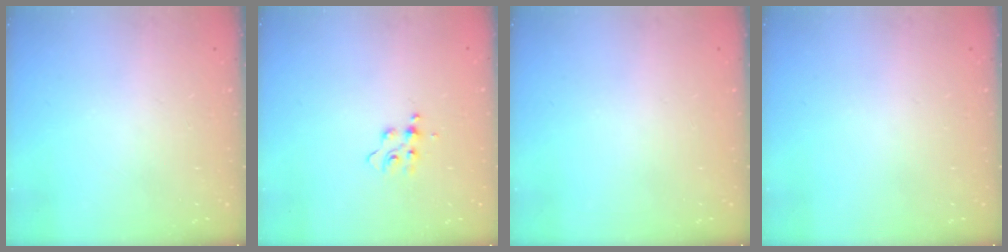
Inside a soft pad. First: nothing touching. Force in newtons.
{"total": 7.3, "press": 7.3, "slide": 0.7}
{"total": 0.0}
{"total": 0.0}